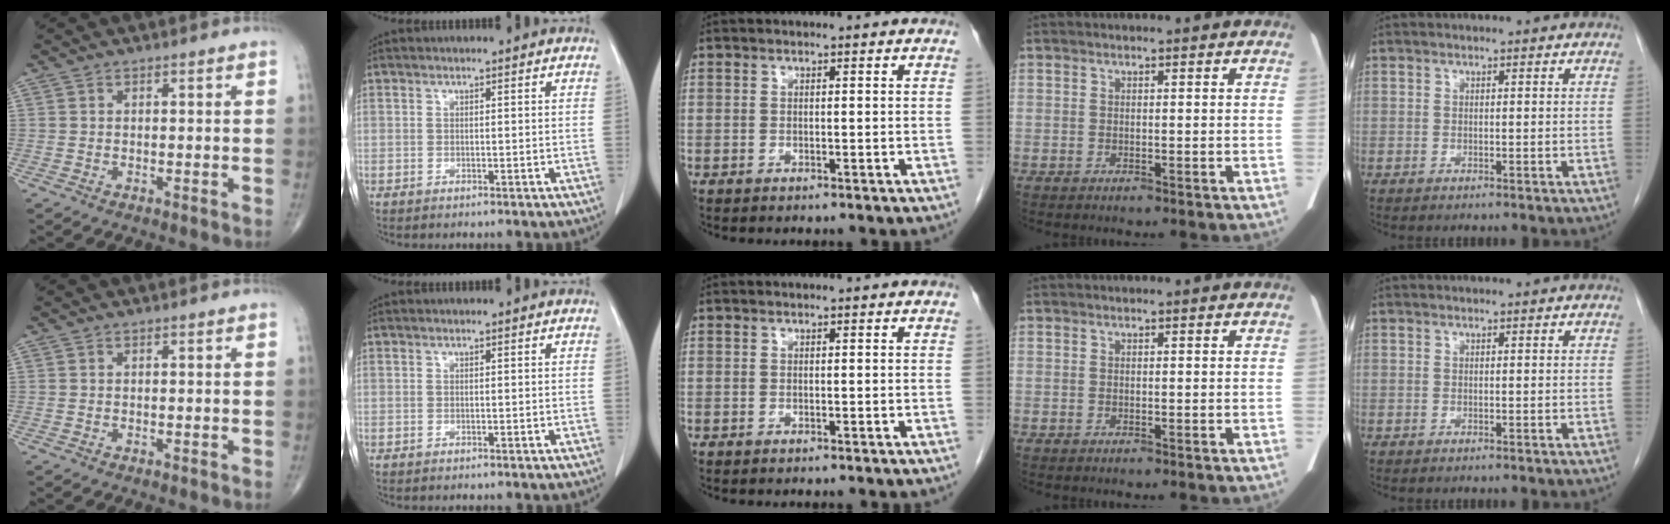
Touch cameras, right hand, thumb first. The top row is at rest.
{}